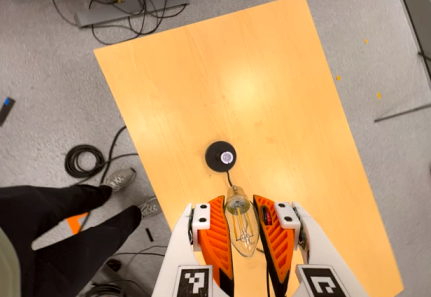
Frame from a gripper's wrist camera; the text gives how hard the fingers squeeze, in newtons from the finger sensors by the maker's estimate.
{"total": 21.3, "left": 22.8, "right": 19.8}